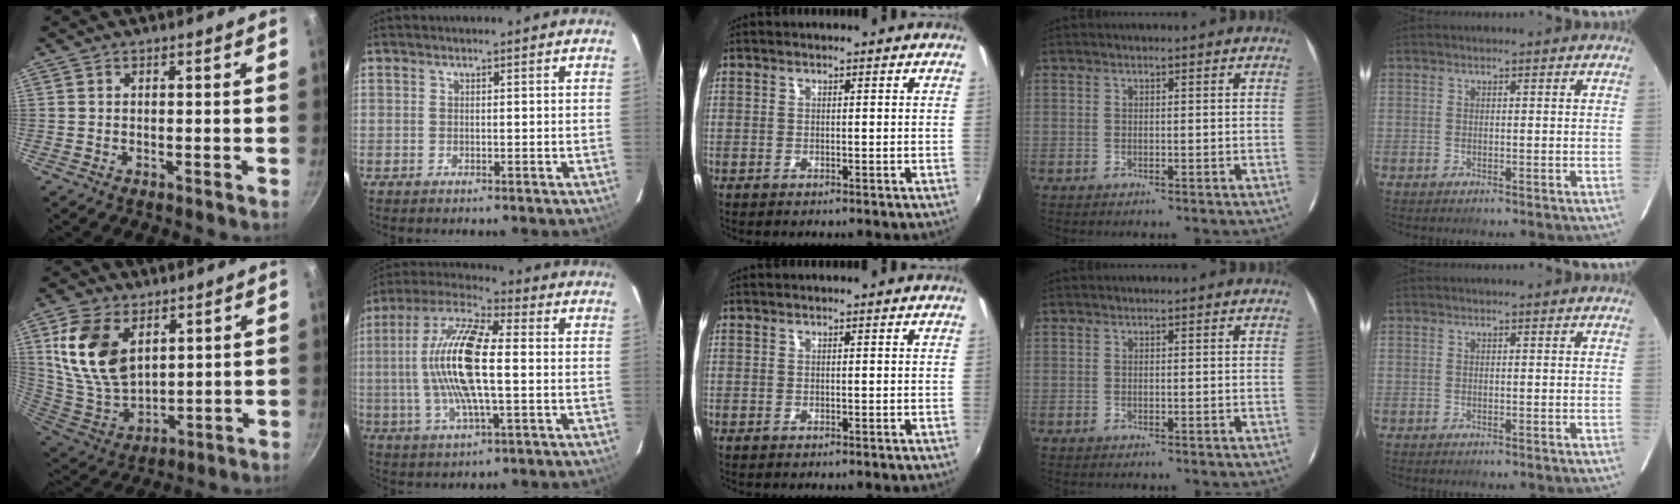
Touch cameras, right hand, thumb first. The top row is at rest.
{"thumb": {"total": 16.3, "force": [5.9, 10.1, 11.3], "torque": [-0.205, -0.032, 0.130]}, "index": {"total": 16.7, "force": [0.2, 4.8, 16.0], "torque": [-0.319, 0.010, -0.006]}}